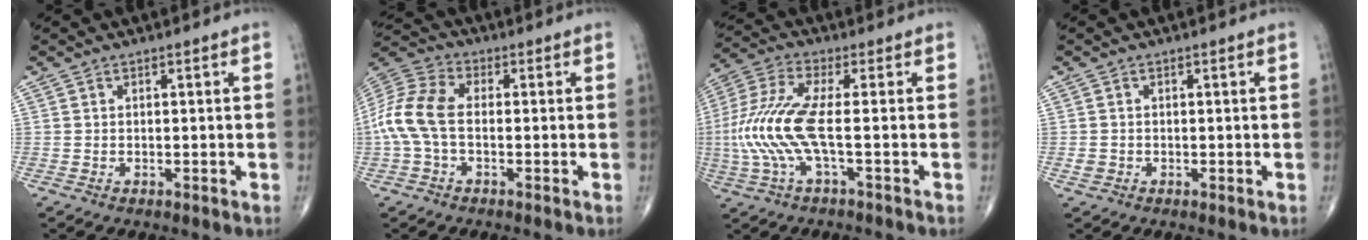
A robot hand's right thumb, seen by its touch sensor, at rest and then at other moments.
{"total": 10.7, "force": [-0.9, 6.3, 8.6], "torque": [-0.197, 0.029, -0.026]}
{"total": 12.2, "force": [-1.7, 2.8, 11.8], "torque": [-0.298, 0.021, -0.039]}
{"total": 1.2, "force": [-0.3, 1.0, 0.5], "torque": [-0.009, 0.001, -0.005]}